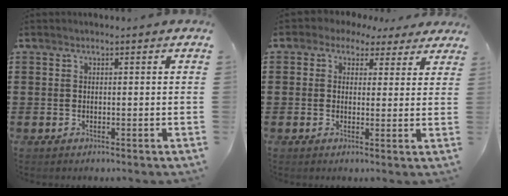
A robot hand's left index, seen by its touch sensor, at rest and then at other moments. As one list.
[{"total": 2.6, "force": [1.6, 1.9, 0.7], "torque": [-0.027, 0.003, 0.026]}]